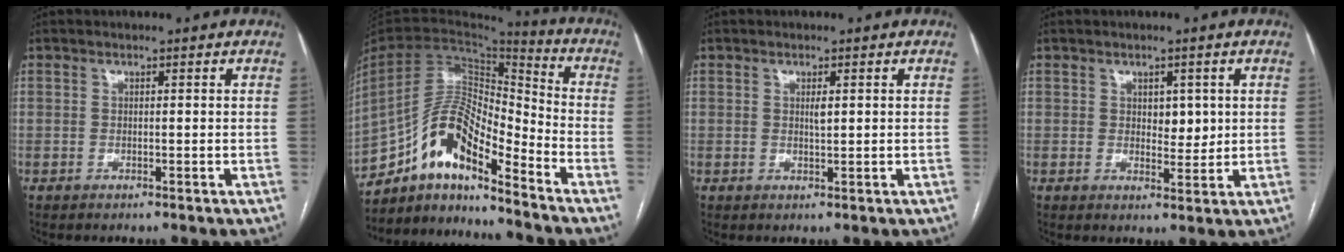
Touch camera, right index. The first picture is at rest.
{"total": 14.4, "force": [-10.4, 3.5, 9.2], "torque": [-0.170, 0.032, -0.184]}
{"total": 1.2, "force": [0.4, 0.2, 1.2], "torque": [-0.022, -0.001, 0.007]}
{"total": 3.2, "force": [0.9, 2.0, 2.4], "torque": [-0.026, -0.006, 0.014]}